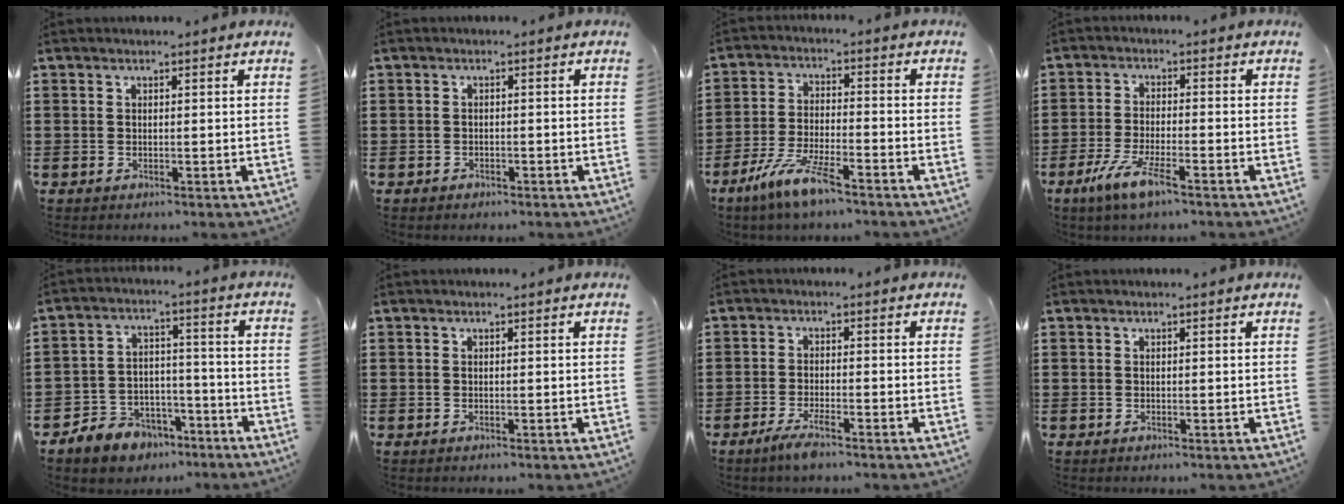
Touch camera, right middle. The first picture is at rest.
{"total": 1.2, "force": [-0.9, 0.7, 0.0], "torque": [-0.002, 0.002, -0.020]}
{"total": 7.8, "force": [-5.8, 1.0, 5.1], "torque": [-0.122, -0.012, -0.113]}
{"total": 6.2, "force": [-3.9, 0.9, 4.7], "torque": [-0.110, -0.017, -0.075]}
{"total": 6.4, "force": [-5.4, 3.3, 0.1], "torque": [-0.015, 0.025, -0.109]}
{"total": 0.0}
{"total": 3.1, "force": [-2.2, 0.3, 2.2], "torque": [-0.050, -0.004, -0.042]}
{"total": 0.0}